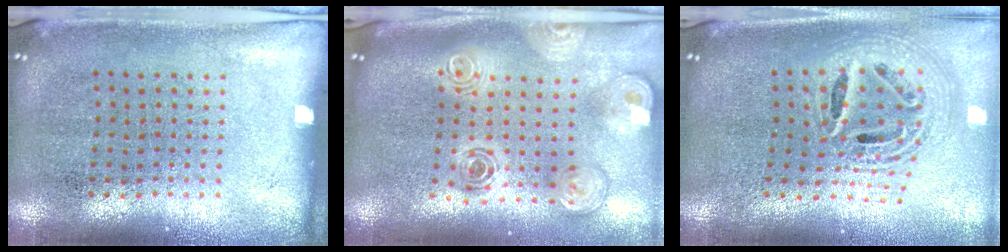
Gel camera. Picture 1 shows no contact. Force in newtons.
{"total": 2.1, "press": 1.8, "slide": 1.1}
{"total": 2.3, "press": 1.8, "slide": 1.5}